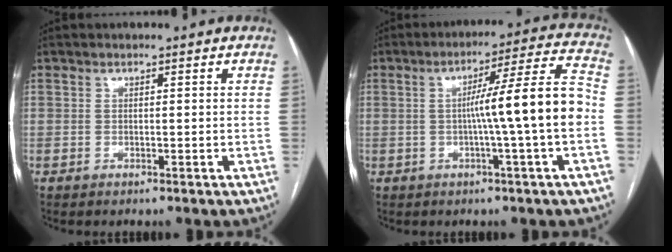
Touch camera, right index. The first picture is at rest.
{"total": 11.5, "force": [-1.5, -1.3, 11.4], "torque": [-0.174, 0.015, -0.024]}